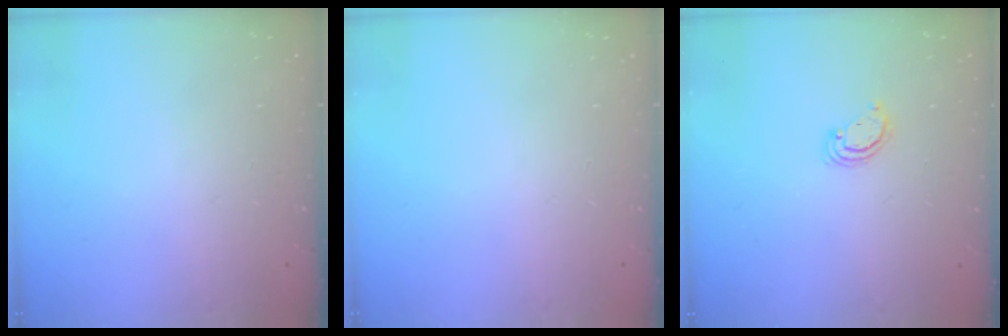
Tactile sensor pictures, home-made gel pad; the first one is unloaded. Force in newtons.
{"total": 0.0}
{"total": 2.6, "press": 2.6, "slide": 0.3}